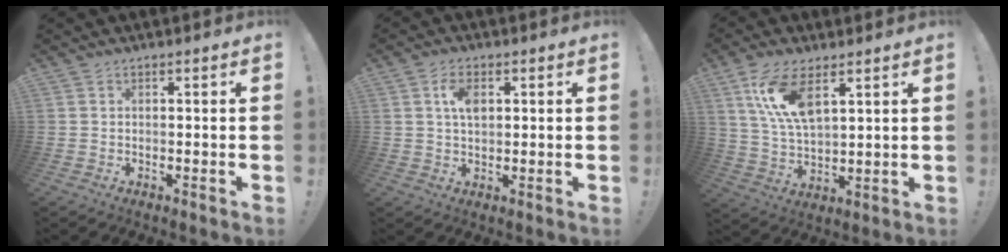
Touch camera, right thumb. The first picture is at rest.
{"total": 5.6, "force": [1.5, 3.2, 4.3], "torque": [-0.064, 0.000, 0.023]}
{"total": 11.8, "force": [6.1, 4.9, 8.8], "torque": [-0.185, -0.020, 0.112]}